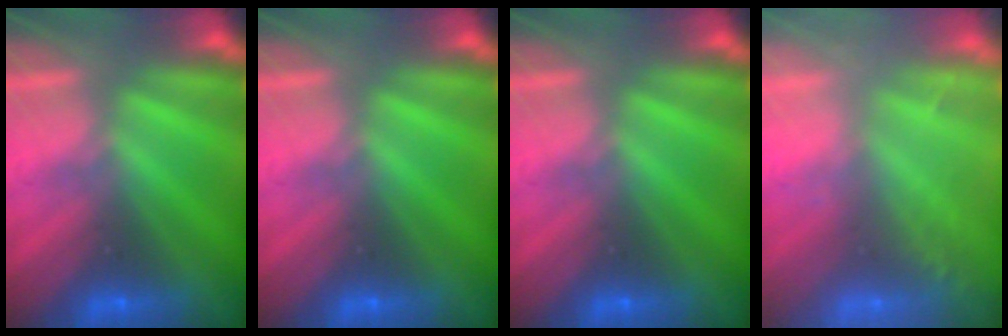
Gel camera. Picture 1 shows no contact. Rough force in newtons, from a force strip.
{"total": 0.0}
{"total": 0.0}
{"total": 1.6}